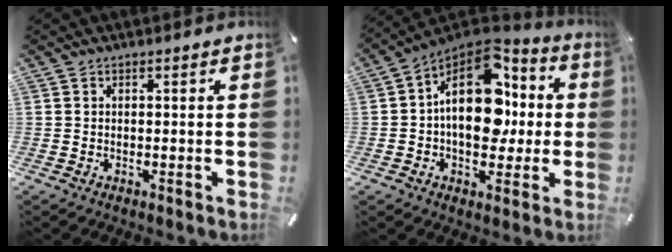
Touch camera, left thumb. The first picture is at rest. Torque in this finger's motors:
{"motor_torque": [0.96, 0.97, 1.23, -0.90, 0.60]}